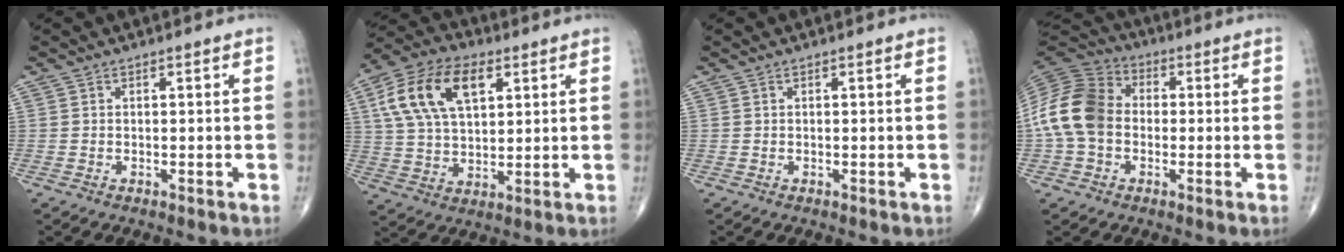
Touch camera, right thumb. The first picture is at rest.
{"total": 16.2, "force": [5.8, 9.2, 12.0], "torque": [-0.213, 0.004, 0.104]}
{"total": 0.0}
{"total": 13.4, "force": [-1.0, 10.3, 8.5], "torque": [-0.166, 0.034, -0.031]}